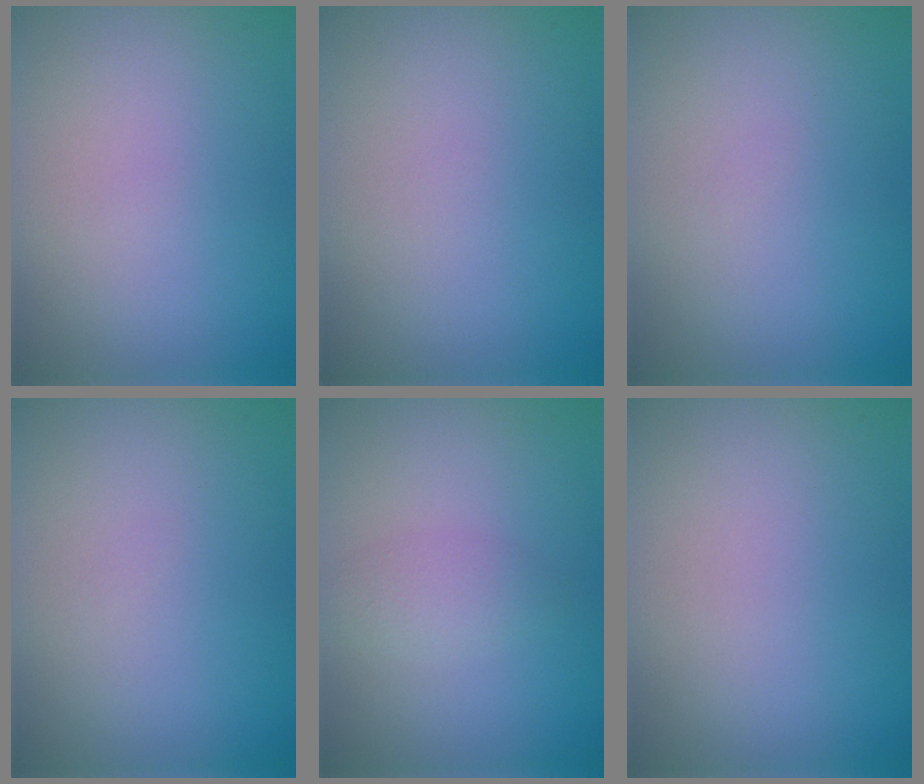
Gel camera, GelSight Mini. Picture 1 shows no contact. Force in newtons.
{"total": 0.0}
{"total": 0.0}
{"total": 0.0}
{"total": 1.7, "press": 1.7, "slide": 0.1}
{"total": 0.0}